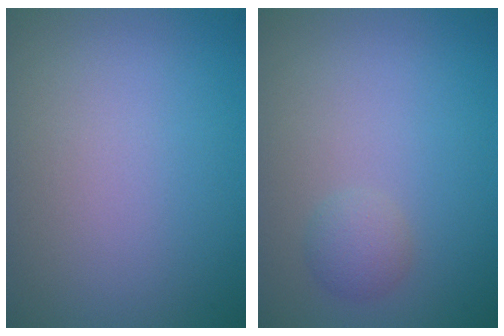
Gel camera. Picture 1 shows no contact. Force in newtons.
{"total": 1.5, "press": 1.5, "slide": 0.0}